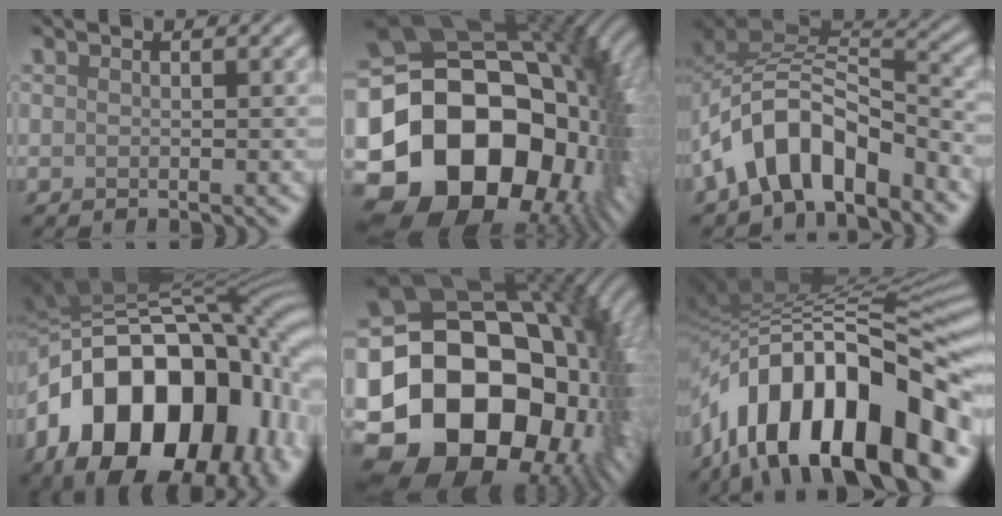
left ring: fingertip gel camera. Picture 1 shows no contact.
{"total": 21.6, "force": [-4.7, 15.6, 14.1], "torque": [-0.245, -0.028, -0.057]}
{"total": 9.3, "force": [-4.9, 4.9, 6.2], "torque": [-0.093, 0.013, -0.095]}
{"total": 19.3, "force": [-5.5, 12.9, 13.3], "torque": [-0.220, 0.012, -0.087]}
{"total": 23.6, "force": [-5.3, 18.2, 14.1], "torque": [-0.219, -0.014, -0.120]}
{"total": 16.8, "force": [-7.7, 7.5, 12.8], "torque": [-0.196, 0.038, -0.152]}